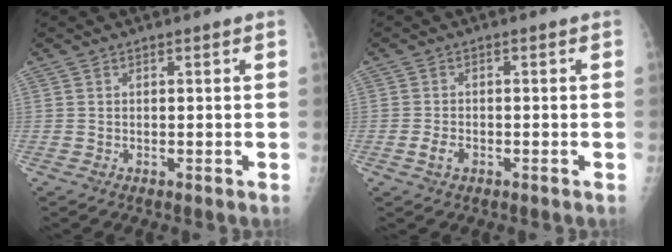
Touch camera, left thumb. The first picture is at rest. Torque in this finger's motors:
{"motor_torque": [-0.35, 0.27, 0.32, 0.12, 0.02]}